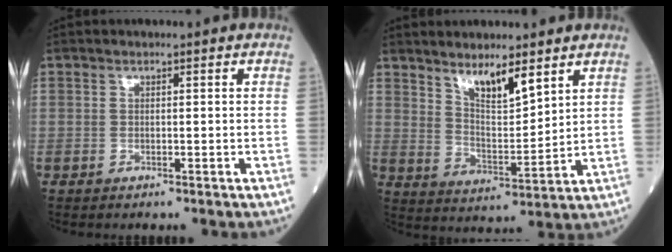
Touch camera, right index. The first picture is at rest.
{"total": 7.2, "force": [5.2, 1.4, 4.7], "torque": [-0.088, -0.013, 0.099]}